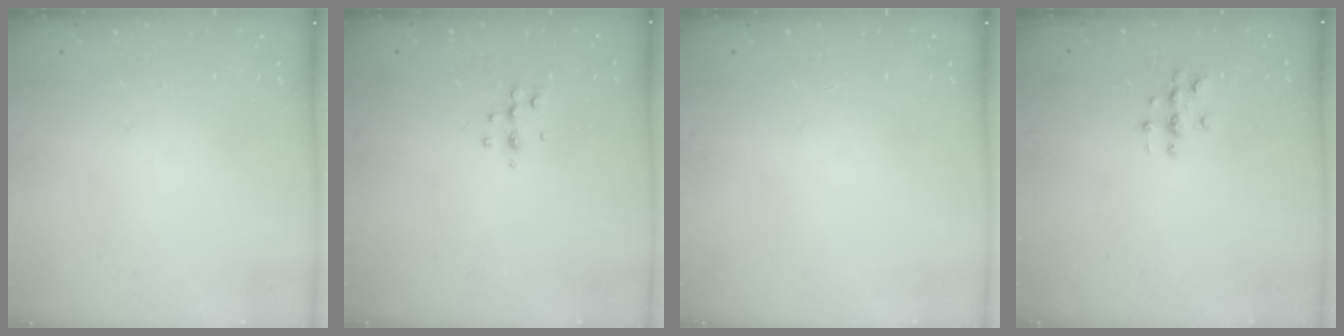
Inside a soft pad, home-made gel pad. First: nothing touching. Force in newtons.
{"total": 4.5, "press": 4.3, "slide": 1.2}
{"total": 0.0}
{"total": 3.0, "press": 3.0, "slide": 0.3}